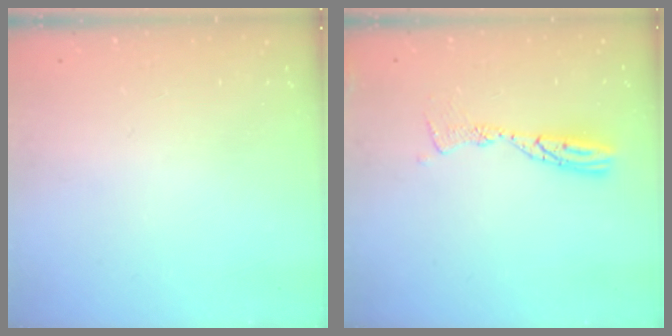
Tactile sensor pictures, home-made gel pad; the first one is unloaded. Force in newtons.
{"total": 9.7, "press": 9.7, "slide": 0.9}